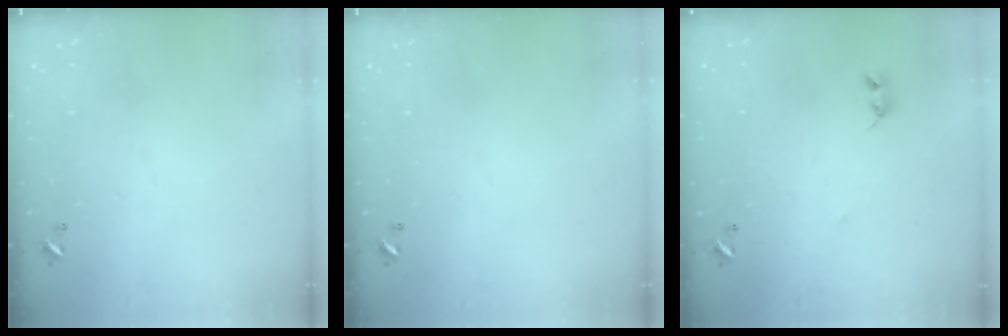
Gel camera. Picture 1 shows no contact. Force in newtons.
{"total": 0.0}
{"total": 2.7, "press": 2.7, "slide": 0.3}